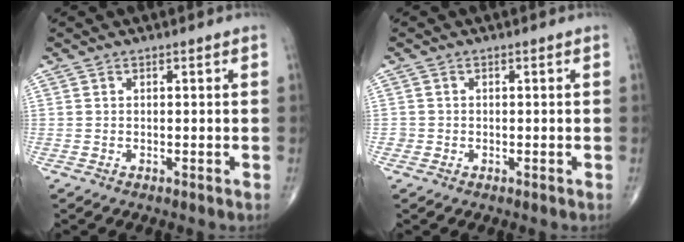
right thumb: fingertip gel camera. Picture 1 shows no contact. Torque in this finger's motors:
{"motor_torque": [0.18, 0.12, -0.07, -0.03, -0.03]}